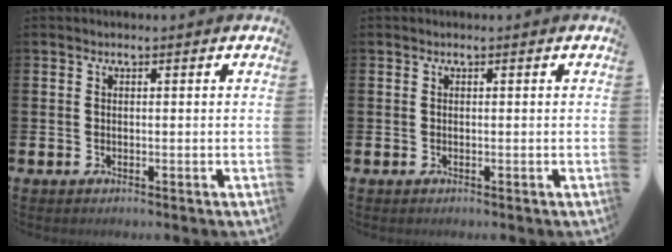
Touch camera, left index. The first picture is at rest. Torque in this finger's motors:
{"motor_torque": [0.00, 0.00, 0.00, 0.01]}